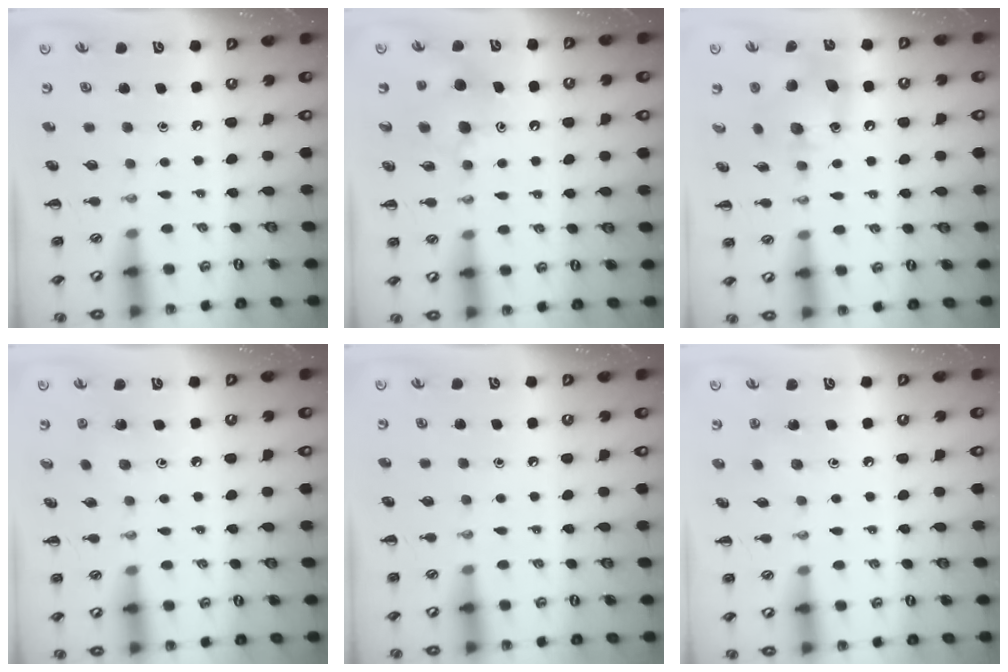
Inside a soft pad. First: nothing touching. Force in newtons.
{"total": 7.1, "press": 7.1, "slide": 0.5}
{"total": 11.8, "press": 11.7, "slide": 1.6}
{"total": 2.4, "press": 2.4, "slide": 0.6}
{"total": 0.5, "press": 0.1, "slide": 0.5}
{"total": 3.0, "press": 2.9, "slide": 0.9}